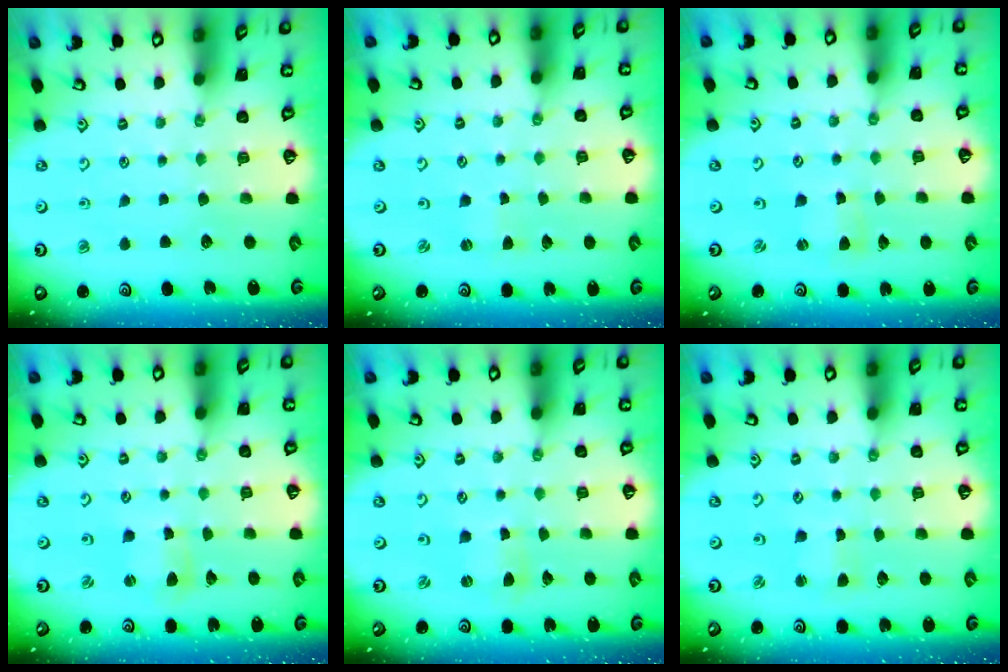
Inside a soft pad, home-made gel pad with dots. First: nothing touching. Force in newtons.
{"total": 1.1, "press": 1.1, "slide": 0.3}
{"total": 0.8, "press": 0.8, "slide": 0.1}
{"total": 2.4, "press": 2.4, "slide": 0.2}
{"total": 1.0, "press": 1.0, "slide": 0.2}
{"total": 2.2, "press": 2.1, "slide": 0.3}